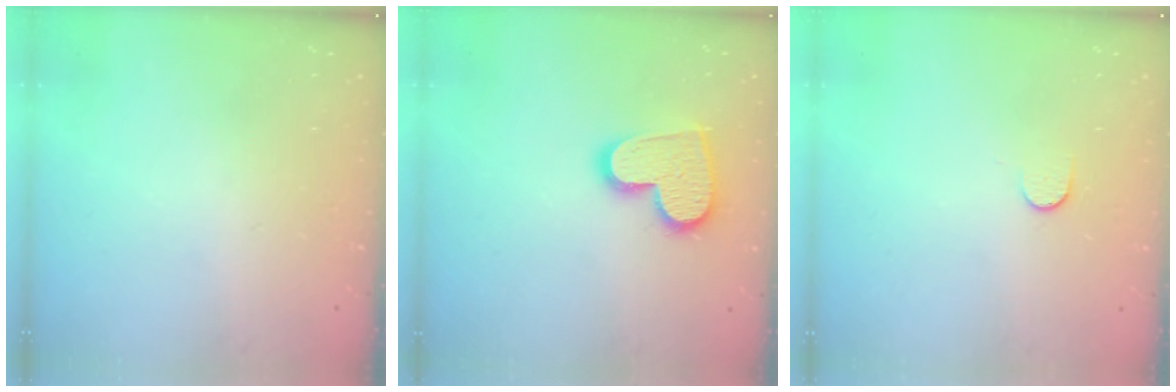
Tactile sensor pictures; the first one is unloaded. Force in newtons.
{"total": 13.8, "press": 13.8, "slide": 1.1}
{"total": 5.7, "press": 5.6, "slide": 0.6}